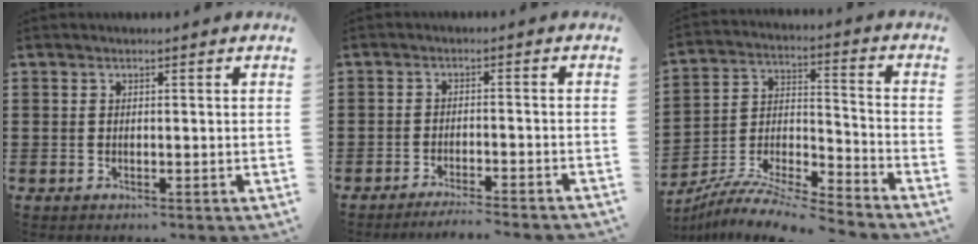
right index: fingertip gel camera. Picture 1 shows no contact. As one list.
[{"total": 2.8, "force": [-2.7, -0.4, 0.7], "torque": [-0.014, -0.001, -0.054]}, {"total": 8.0, "force": [-7.8, 0.2, 2.0], "torque": [-0.043, 0.001, -0.159]}]